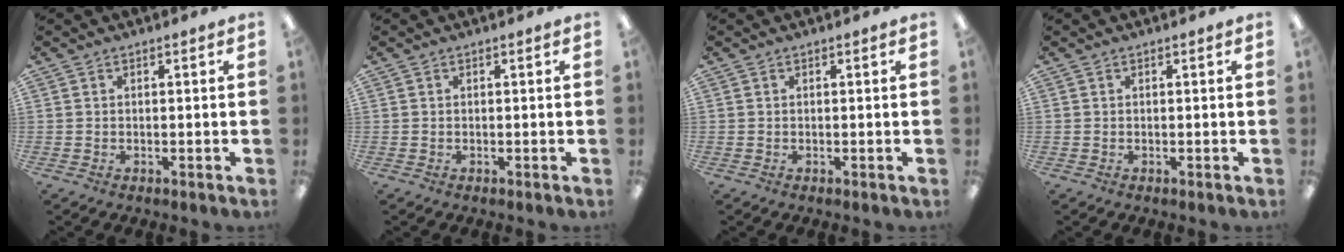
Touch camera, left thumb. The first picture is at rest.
{"total": 0.0}
{"total": 0.0}
{"total": 0.0}